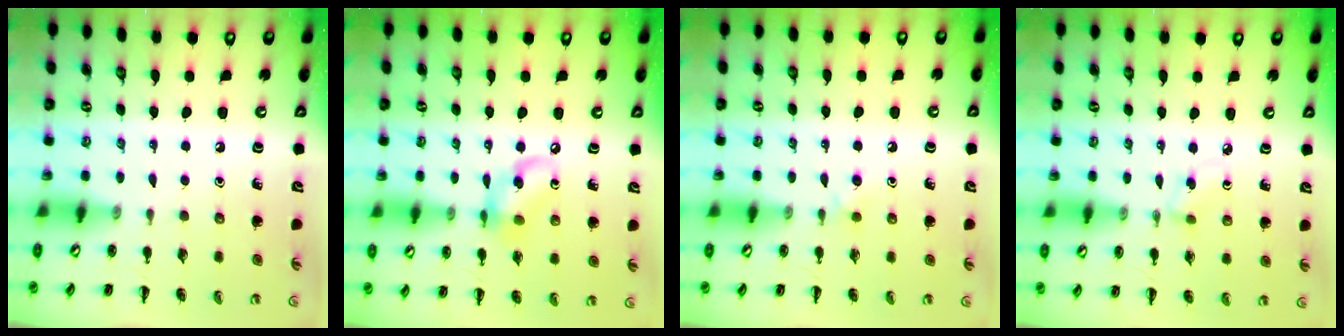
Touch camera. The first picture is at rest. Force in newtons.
{"total": 10.7, "press": 10.5, "slide": 2.0}
{"total": 2.8, "press": 2.6, "slide": 1.1}
{"total": 2.9, "press": 2.7, "slide": 1.2}